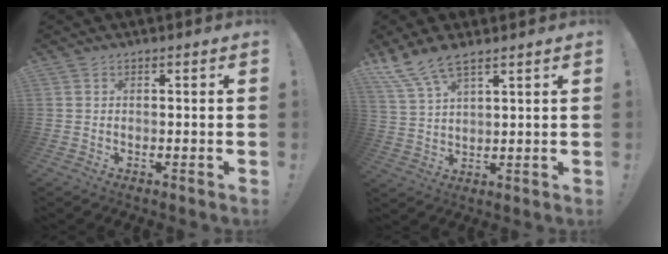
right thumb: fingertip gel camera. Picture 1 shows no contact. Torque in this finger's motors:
{"motor_torque": [0.04, 0.17, 0.82, 0.73, 0.20]}